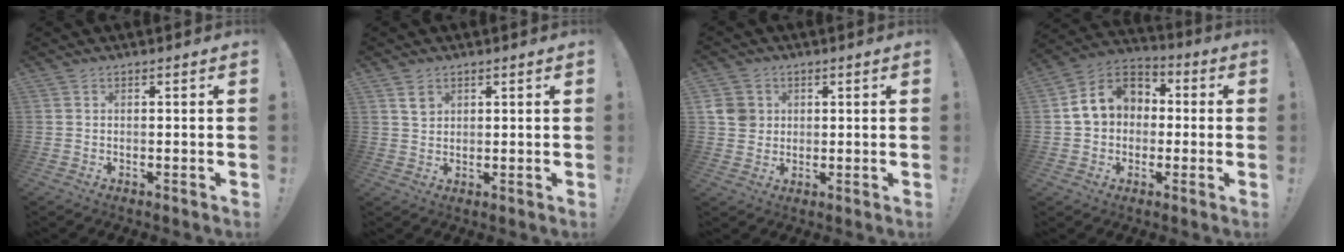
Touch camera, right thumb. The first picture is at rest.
{"total": 3.2, "force": [1.8, 2.3, 1.3], "torque": [-0.007, -0.007, 0.031]}
{"total": 6.3, "force": [1.4, 5.9, 1.9], "torque": [-0.023, -0.003, 0.028]}
{"total": 12.0, "force": [1.9, 10.2, 6.0], "torque": [-0.082, 0.010, 0.046]}